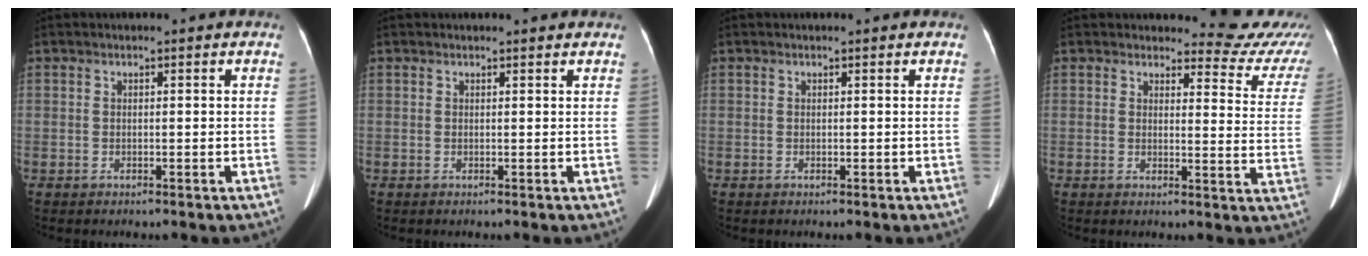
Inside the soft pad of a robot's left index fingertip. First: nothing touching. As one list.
[{"total": 1.7, "force": [1.7, 0.3, 0.4], "torque": [-0.013, 0.010, 0.018]}, {"total": 0.0}, {"total": 11.0, "force": [10.8, 2.2, 0.1], "torque": [0.034, -0.072, 0.087]}]